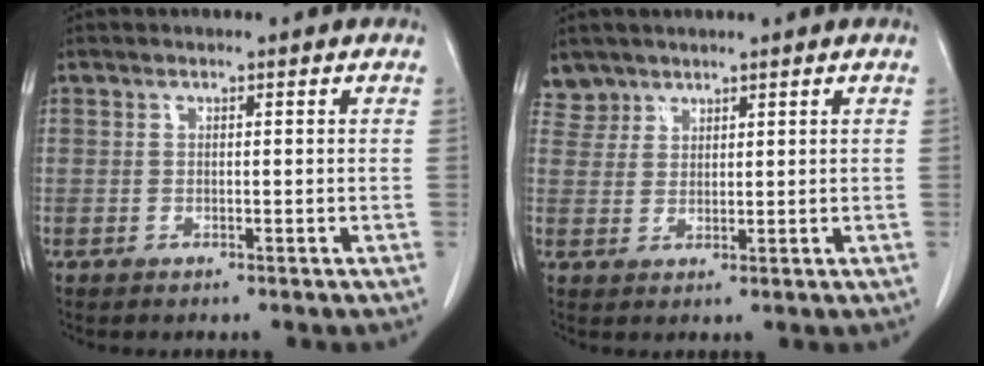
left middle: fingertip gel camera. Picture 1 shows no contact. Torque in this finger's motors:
{"motor_torque": [0.19, -0.16, -0.11, -0.04]}